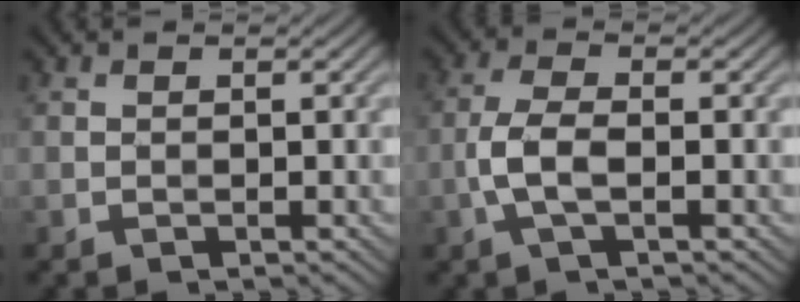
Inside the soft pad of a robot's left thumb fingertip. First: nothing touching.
{"total": 4.2, "force": [-1.2, 1.4, 3.8], "torque": [-0.089, 0.004, -0.032]}